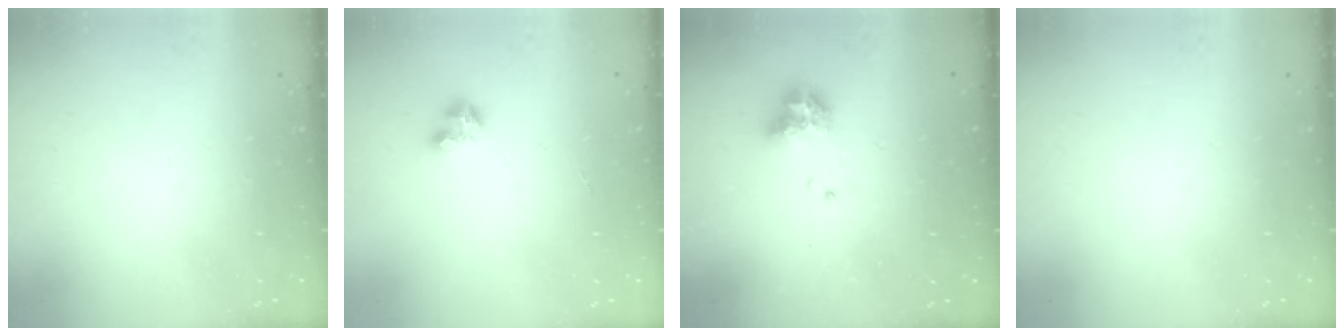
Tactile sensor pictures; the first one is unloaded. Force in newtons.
{"total": 2.8, "press": 2.8, "slide": 0.2}
{"total": 8.2, "press": 8.1, "slide": 1.2}
{"total": 0.0}